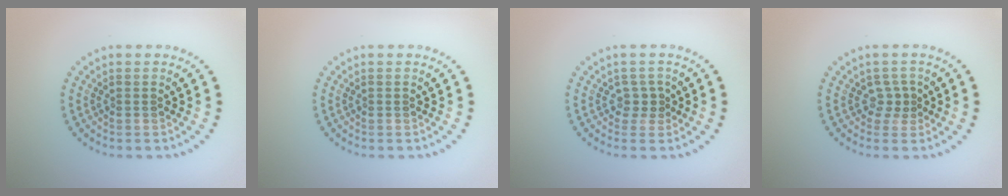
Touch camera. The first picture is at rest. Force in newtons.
{"total": 0.0}
{"total": 1.4, "press": 1.0, "slide": 1.0}
{"total": 1.4, "press": 0.9, "slide": 1.0}